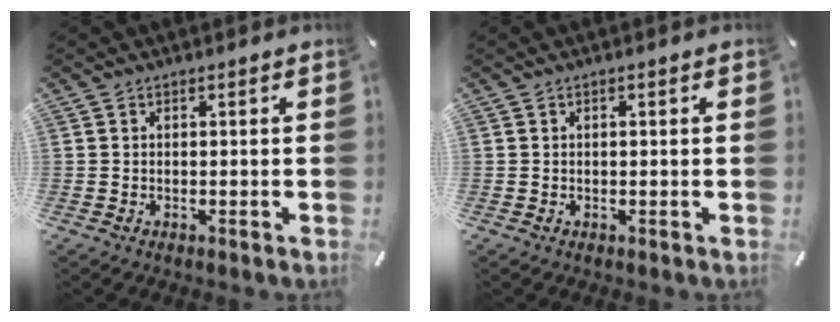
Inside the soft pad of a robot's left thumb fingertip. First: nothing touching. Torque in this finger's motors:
{"motor_torque": [-0.13, -0.25, 0.01, 0.05, 0.00]}